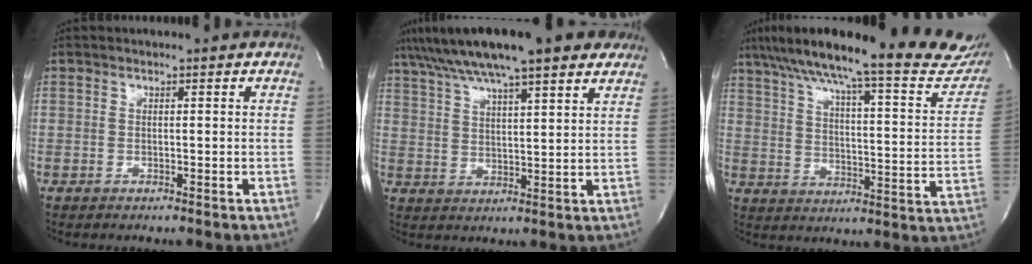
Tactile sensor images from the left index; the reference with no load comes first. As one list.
[{"total": 17.3, "force": [13.2, 2.6, 10.8], "torque": [-0.189, 0.036, 0.197]}, {"total": 26.9, "force": [22.7, 3.5, 14.1], "torque": [-0.219, -0.031, 0.294]}]